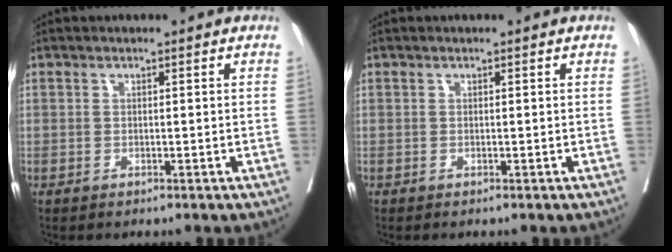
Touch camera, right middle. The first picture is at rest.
{"total": 0.0}